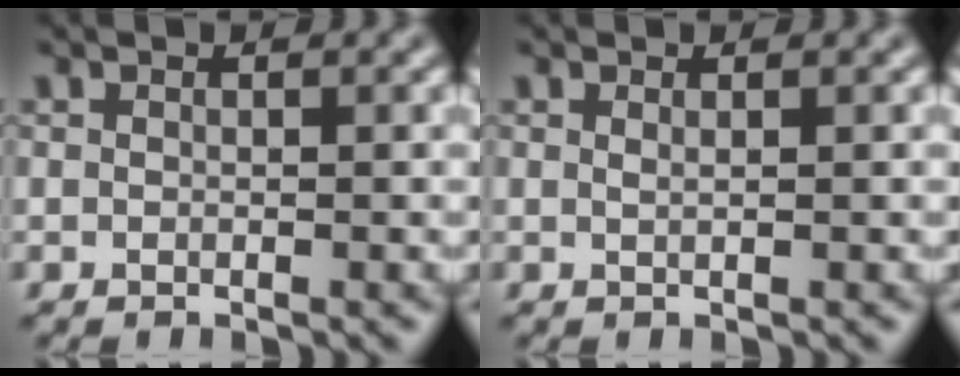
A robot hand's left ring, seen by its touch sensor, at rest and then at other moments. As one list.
[{"total": 0.5, "force": [0.3, 0.2, 0.4], "torque": [-0.003, -0.001, 0.004]}]